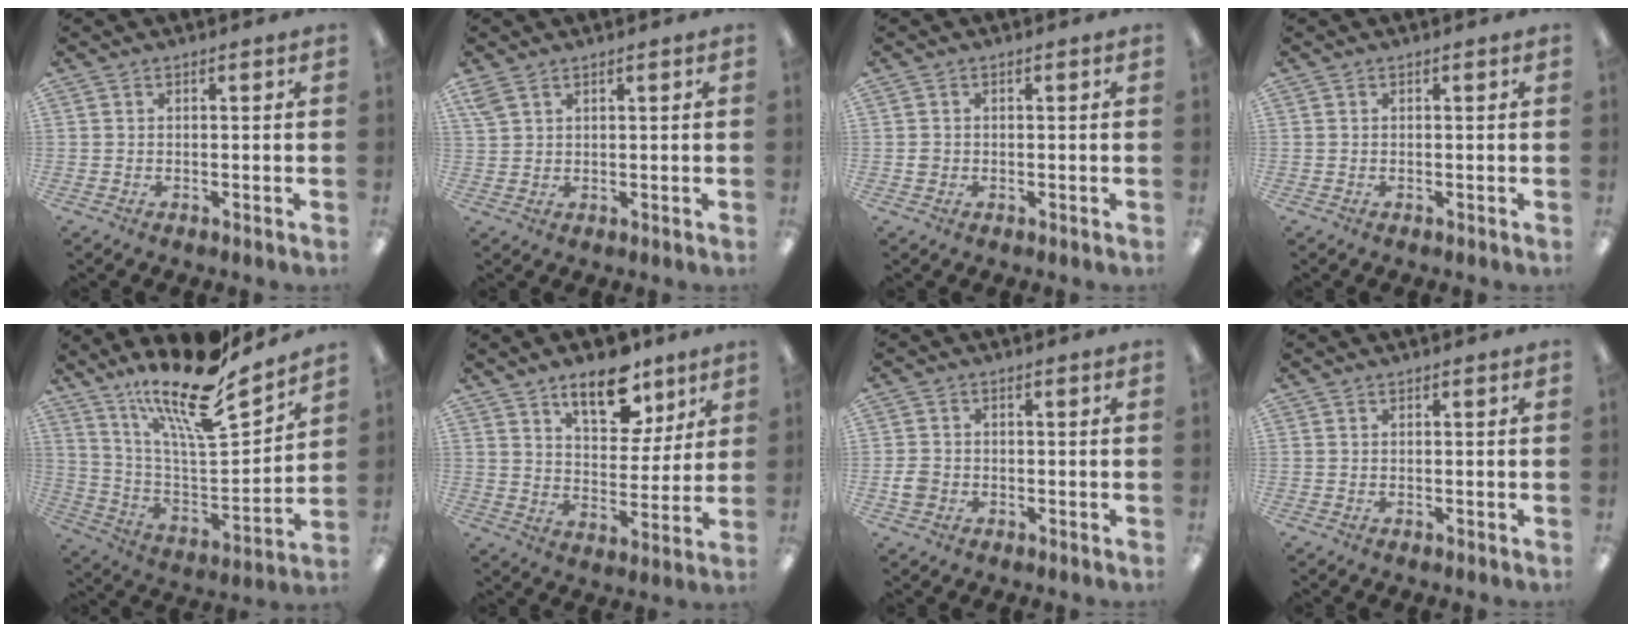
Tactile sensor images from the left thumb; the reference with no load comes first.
{"total": 3.4, "force": [2.3, 1.9, 1.7], "torque": [-0.039, -0.001, 0.044]}
{"total": 1.4, "force": [-0.1, 1.3, 0.4], "torque": [-0.008, 0.004, -0.004]}
{"total": 0.0}
{"total": 20.9, "force": [16.2, 4.8, 12.3], "torque": [-0.216, -0.117, 0.272]}
{"total": 13.3, "force": [9.0, 6.5, 7.3], "torque": [-0.095, -0.042, 0.157]}
{"total": 3.5, "force": [-0.9, 2.9, 1.6], "torque": [-0.032, 0.004, -0.015]}
{"total": 0.0}